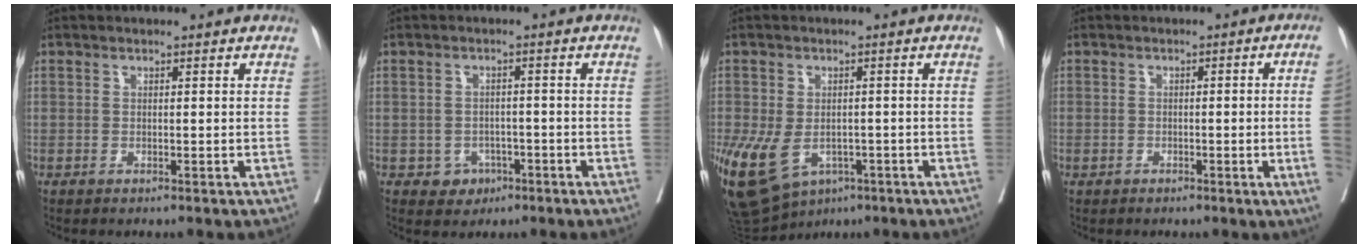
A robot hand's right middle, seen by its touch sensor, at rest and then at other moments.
{"total": 3.2, "force": [-1.5, 2.7, 0.8], "torque": [-0.003, 0.010, -0.014]}
{"total": 14.3, "force": [-6.3, 9.5, 8.7], "torque": [-0.201, -0.009, -0.089]}
{"total": 4.9, "force": [-0.8, -1.1, 4.8], "torque": [-0.056, 0.002, -0.010]}